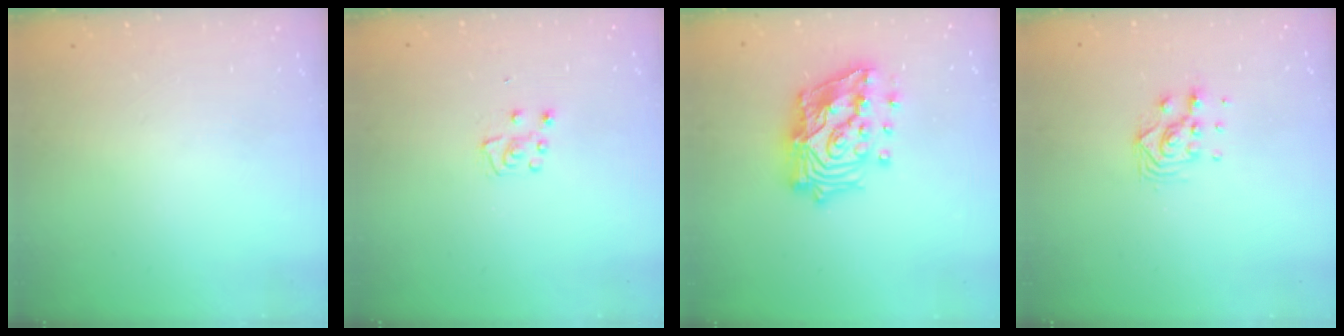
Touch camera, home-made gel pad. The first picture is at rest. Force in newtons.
{"total": 5.1, "press": 5.0, "slide": 0.6}
{"total": 20.1, "press": 19.9, "slide": 3.0}
{"total": 7.6, "press": 7.5, "slide": 0.5}